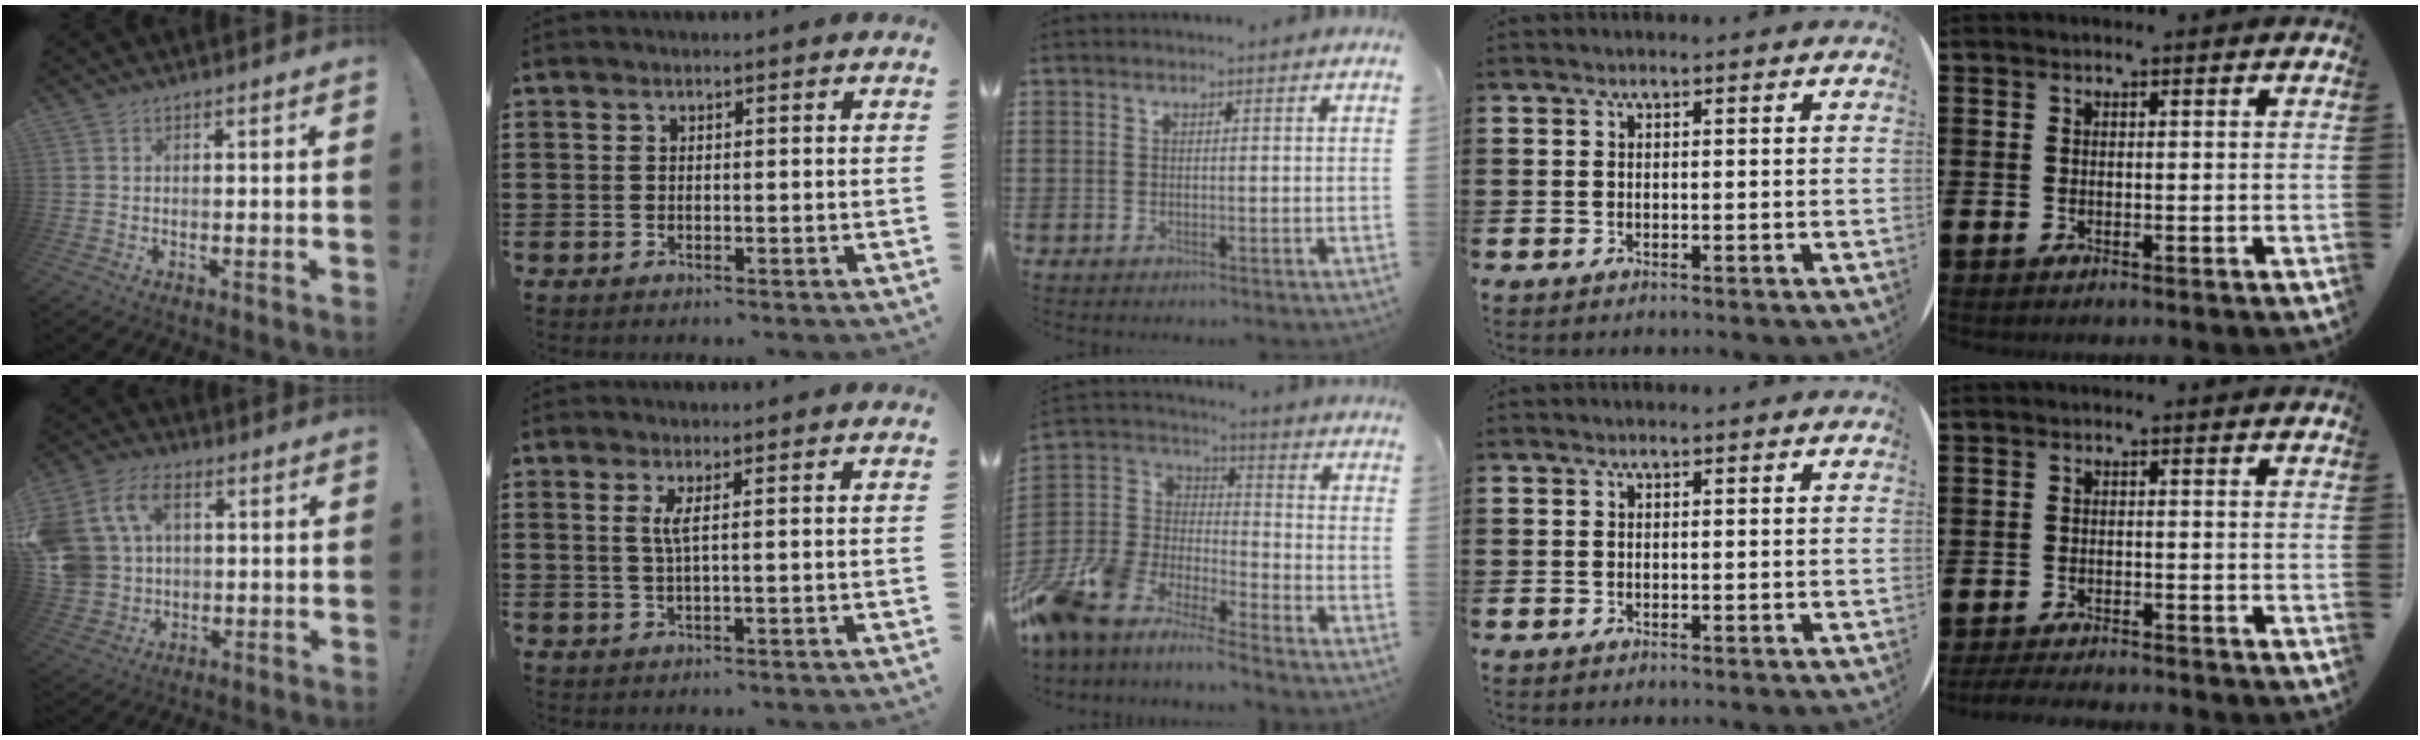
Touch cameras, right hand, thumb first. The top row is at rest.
{"thumb": {"total": 15.6, "force": [5.2, 11.5, 9.1], "torque": [-0.203, -0.007, 0.103]}, "index": {"total": 2.3, "force": [0.5, -0.2, 2.3], "torque": [-0.046, -0.004, 0.007]}, "middle": {"total": 10.5, "force": [-9.6, 3.7, 2.0], "torque": [-0.080, 0.012, -0.197]}, "little": {"total": 2.0, "force": [-2.0, 0.0, 0.4], "torque": [-0.008, 0.003, -0.039]}}